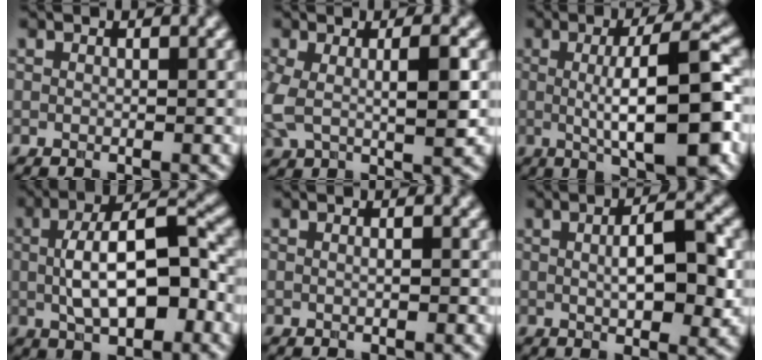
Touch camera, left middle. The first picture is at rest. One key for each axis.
{"total": 5.3, "fx": 0.0, "fy": 2.0, "fz": 4.9, "tx": -0.108, "ty": -0.002, "tz": 0.001}
{"total": 9.2, "fx": -0.4, "fy": 2.1, "fz": 8.9, "tx": -0.121, "ty": 0.000, "tz": -0.004}
{"total": 8.6, "fx": -0.3, "fy": 3.5, "fz": 7.8, "tx": -0.131, "ty": 0.006, "tz": -0.004}
{"total": 0.8, "fx": 0.1, "fy": 0.3, "fz": 0.7, "tx": -0.008, "ty": -0.005, "tz": -0.002}
{"total": 5.4, "fx": 0.3, "fy": 1.7, "fz": 5.1, "tx": -0.084, "ty": 0.004, "tz": 0.005}